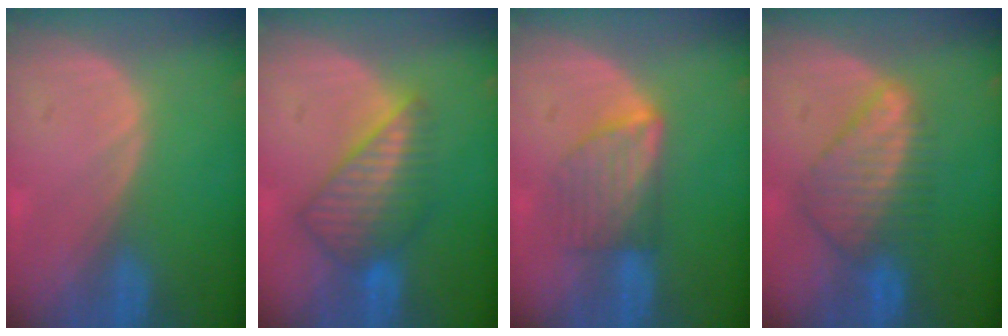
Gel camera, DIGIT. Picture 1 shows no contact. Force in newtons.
{"total": 7.5, "press": 6.9, "slide": 2.9}
{"total": 6.0, "press": 5.9, "slide": 1.3}
{"total": 7.7, "press": 7.0, "slide": 3.2}